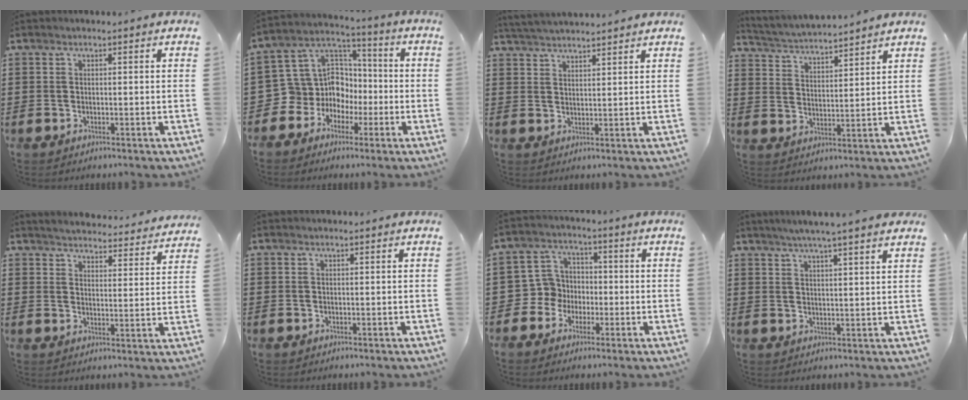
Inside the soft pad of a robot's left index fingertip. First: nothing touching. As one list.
[{"total": 9.8, "force": [-2.1, 9.2, 2.6], "torque": [-0.100, -0.003, -0.036]}, {"total": 3.1, "force": [3.1, -0.3, 0.2], "torque": [-0.014, -0.006, 0.058]}, {"total": 3.7, "force": [3.7, -0.3, 0.3], "torque": [-0.024, -0.024, 0.060]}, {"total": 3.8, "force": [3.8, -0.3, 0.1], "torque": [-0.022, -0.030, 0.063]}, {"total": 0.0}, {"total": 5.6, "force": [-1.8, 5.2, 0.8], "torque": [-0.052, 0.008, -0.041]}, {"total": 3.9, "force": [3.3, -0.6, 2.0], "torque": [-0.048, -0.008, 0.056]}]